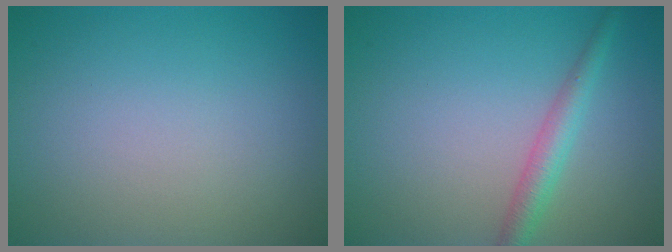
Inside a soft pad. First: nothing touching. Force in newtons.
{"total": 2.5, "press": 2.5, "slide": 0.0}